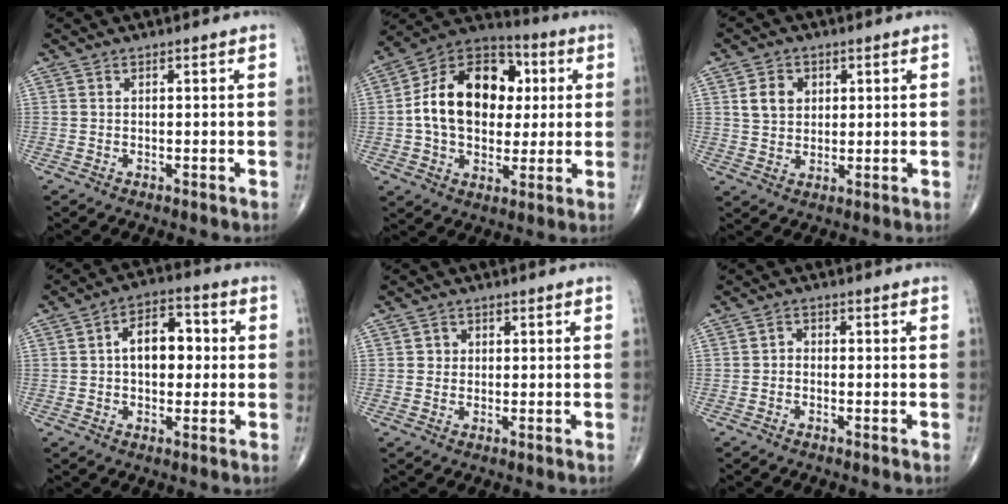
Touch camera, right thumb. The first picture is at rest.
{"total": 19.6, "force": [2.0, 13.9, 13.7], "torque": [-0.192, 0.021, 0.028]}
{"total": 5.9, "force": [1.8, 4.7, 3.1], "torque": [-0.032, -0.007, 0.032]}
{"total": 9.9, "force": [0.7, 6.2, 7.6], "torque": [-0.090, 0.023, 0.004]}
{"total": 2.2, "force": [0.4, 2.0, 0.6], "torque": [0.003, 0.002, 0.003]}
{"total": 1.4, "force": [-0.6, 1.1, 0.7], "torque": [0.001, 0.007, -0.018]}